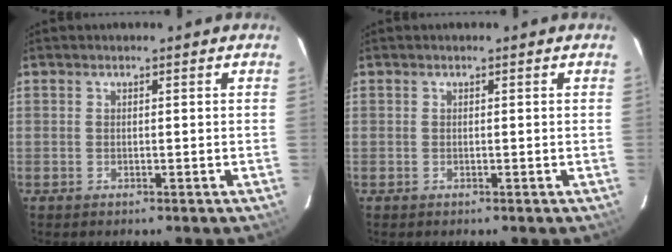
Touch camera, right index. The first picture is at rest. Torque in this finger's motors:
{"motor_torque": [0.00, 0.00, 0.00, 0.00]}